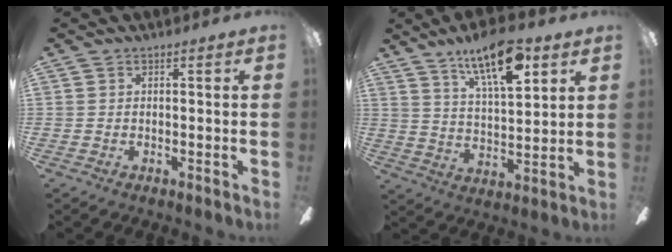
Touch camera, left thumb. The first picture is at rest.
{"total": 15.4, "force": [9.9, 5.2, 10.6], "torque": [-0.174, -0.042, 0.164]}